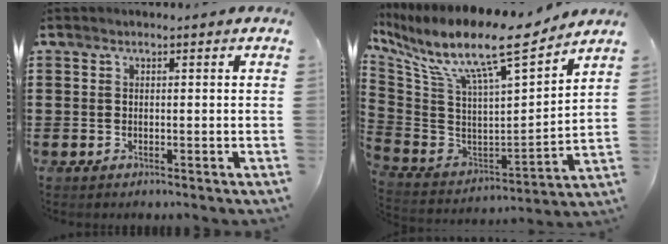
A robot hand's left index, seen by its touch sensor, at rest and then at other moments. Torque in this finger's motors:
{"motor_torque": [2.02, -0.12, 1.05, 0.21]}